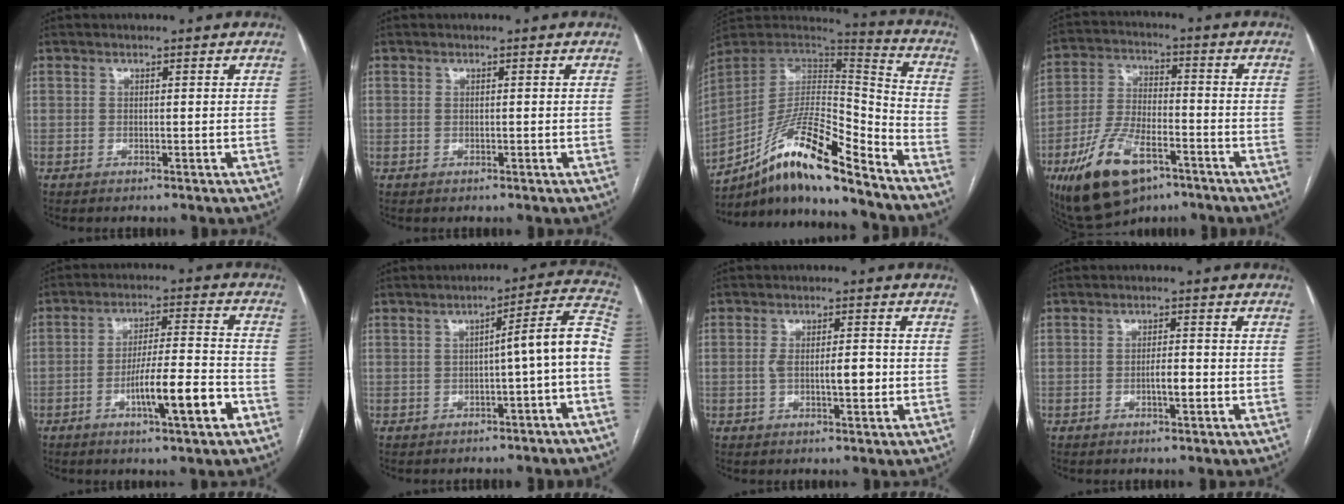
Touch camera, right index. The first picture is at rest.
{"total": 0.5, "force": [0.0, 0.1, 0.5], "torque": [-0.012, 0.000, 0.001]}
{"total": 18.4, "force": [-13.4, 2.4, 12.5], "torque": [-0.235, 0.009, -0.239]}
{"total": 14.3, "force": [-7.9, 6.1, 10.2], "torque": [-0.209, -0.004, -0.133]}
{"total": 10.7, "force": [-4.6, 0.8, 9.6], "torque": [-0.159, 0.003, -0.072]}
{"total": 8.6, "force": [-2.1, -0.5, 8.3], "torque": [-0.097, 0.029, -0.033]}
{"total": 4.9, "force": [-0.6, 1.4, 4.7], "torque": [-0.084, 0.006, -0.006]}
{"total": 2.8, "force": [-0.9, 0.5, 2.6], "torque": [-0.043, 0.002, -0.014]}